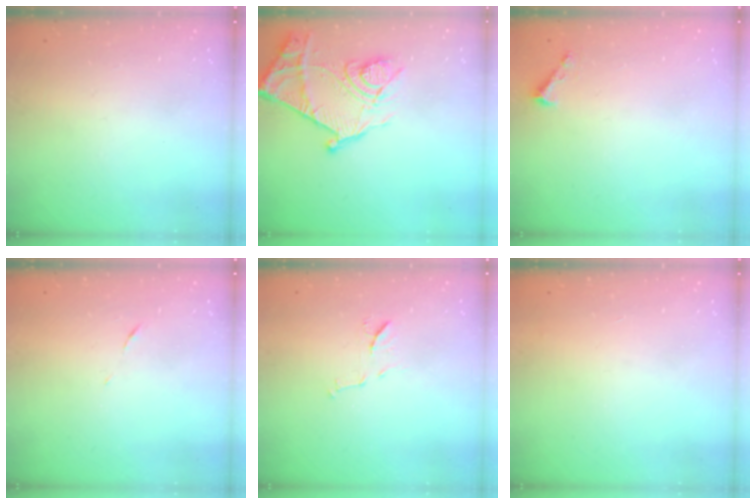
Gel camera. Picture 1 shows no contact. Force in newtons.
{"total": 17.3, "press": 17.2, "slide": 1.7}
{"total": 1.6, "press": 1.6, "slide": 0.1}
{"total": 5.0, "press": 5.0, "slide": 0.3}
{"total": 7.4, "press": 7.3, "slide": 0.6}
{"total": 3.4, "press": 3.4, "slide": 0.1}